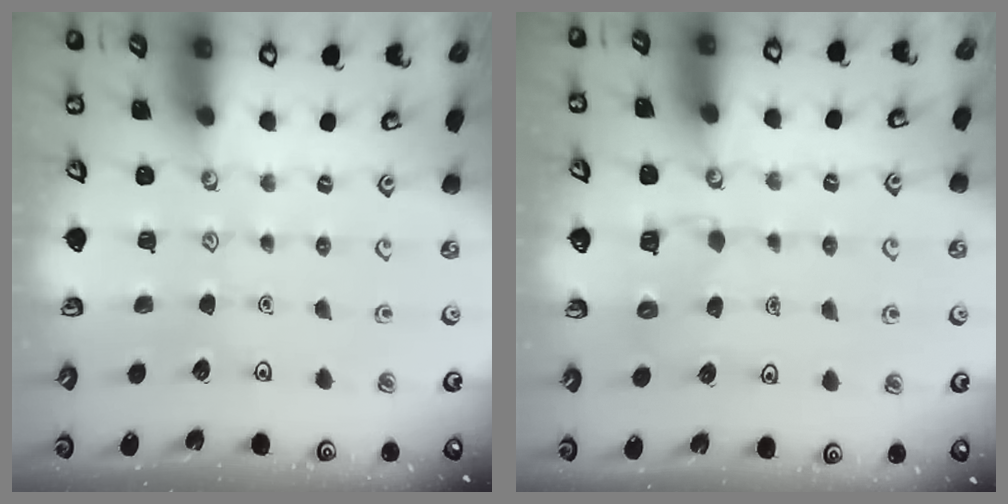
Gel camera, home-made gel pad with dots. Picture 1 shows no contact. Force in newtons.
{"total": 4.5, "press": 4.5, "slide": 0.4}